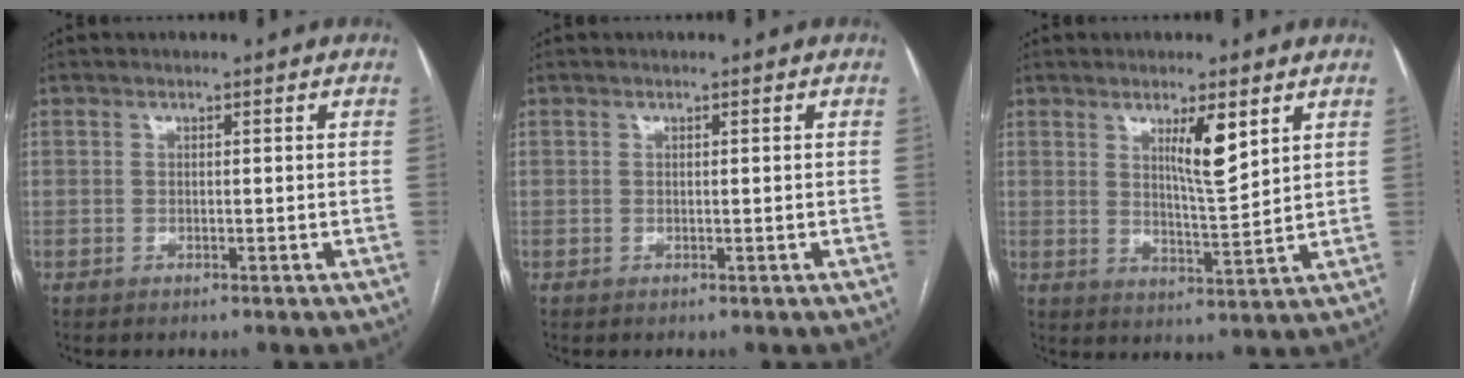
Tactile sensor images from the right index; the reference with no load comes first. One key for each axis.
{"total": 0.0}
{"total": 6.3, "fx": 3.2, "fy": 0.8, "fz": 5.4, "tx": -0.093, "ty": -0.011, "tz": 0.055}